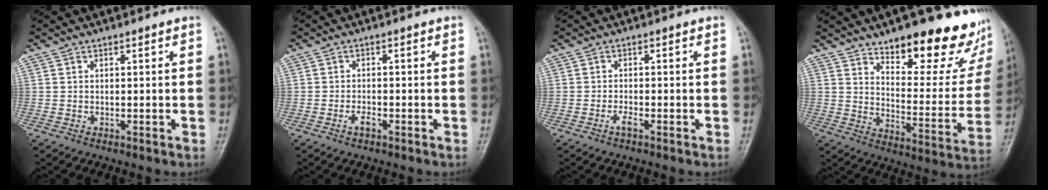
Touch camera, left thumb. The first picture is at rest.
{"total": 2.0, "force": [-1.2, 0.9, 1.4], "torque": [-0.027, 0.009, -0.022]}
{"total": 1.8, "force": [-1.1, 0.4, 1.4], "torque": [-0.029, 0.006, -0.022]}
{"total": 23.1, "force": [15.4, 8.7, 14.8], "torque": [-0.146, -0.096, 0.216]}